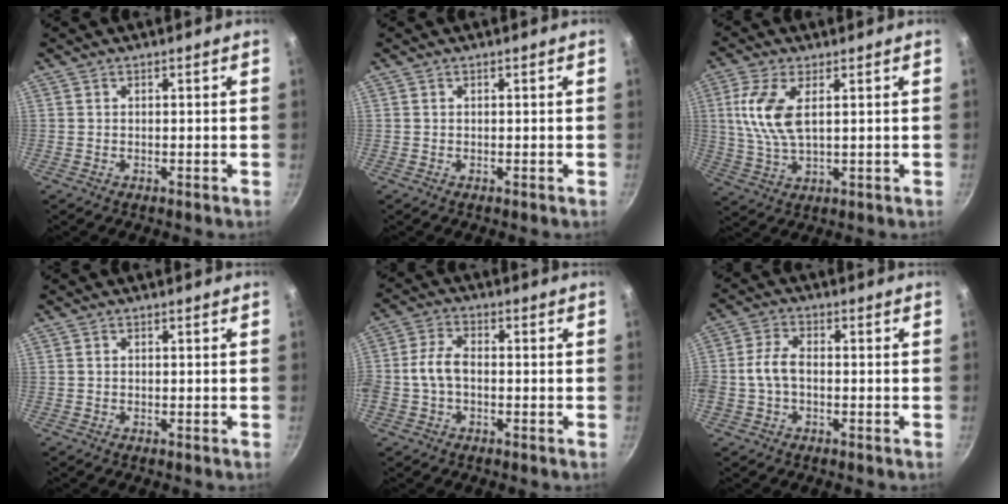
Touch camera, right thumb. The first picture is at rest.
{"total": 0.0}
{"total": 9.3, "force": [2.1, 4.1, 8.1], "torque": [-0.172, -0.001, 0.044]}
{"total": 0.0}
{"total": 6.0, "force": [-1.0, 3.8, 4.5], "torque": [-0.088, 0.025, -0.027]}
{"total": 5.4, "force": [-0.9, 3.3, 4.2], "torque": [-0.084, 0.021, -0.023]}